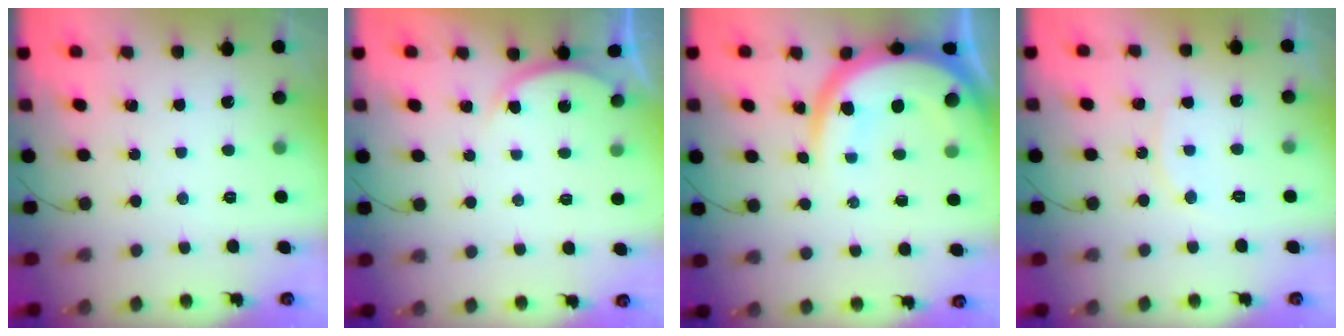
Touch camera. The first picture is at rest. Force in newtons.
{"total": 3.3, "press": 3.3, "slide": 0.4}
{"total": 14.6, "press": 14.5, "slide": 1.3}
{"total": 6.8, "press": 6.8, "slide": 0.3}